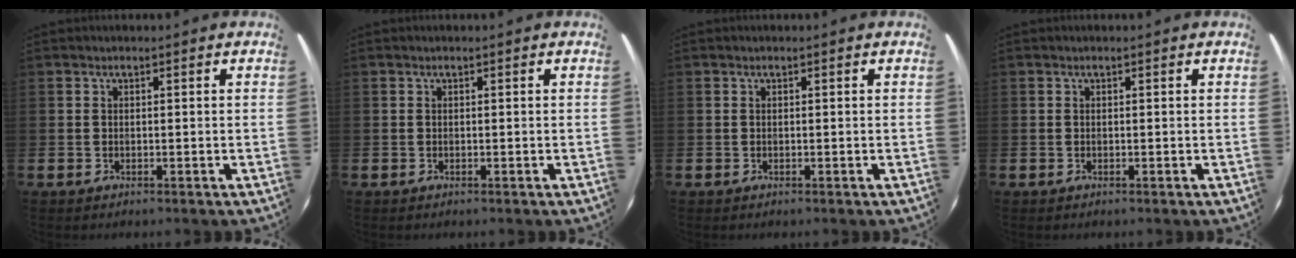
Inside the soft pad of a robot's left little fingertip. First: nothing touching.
{"total": 0.0}
{"total": 0.0}
{"total": 0.0}